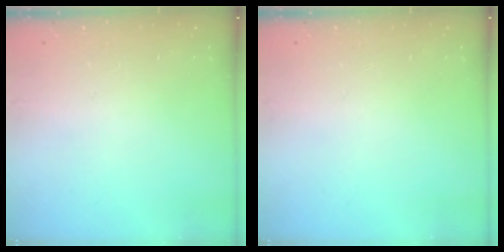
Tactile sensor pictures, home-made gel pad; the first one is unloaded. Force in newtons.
{"total": 0.0}